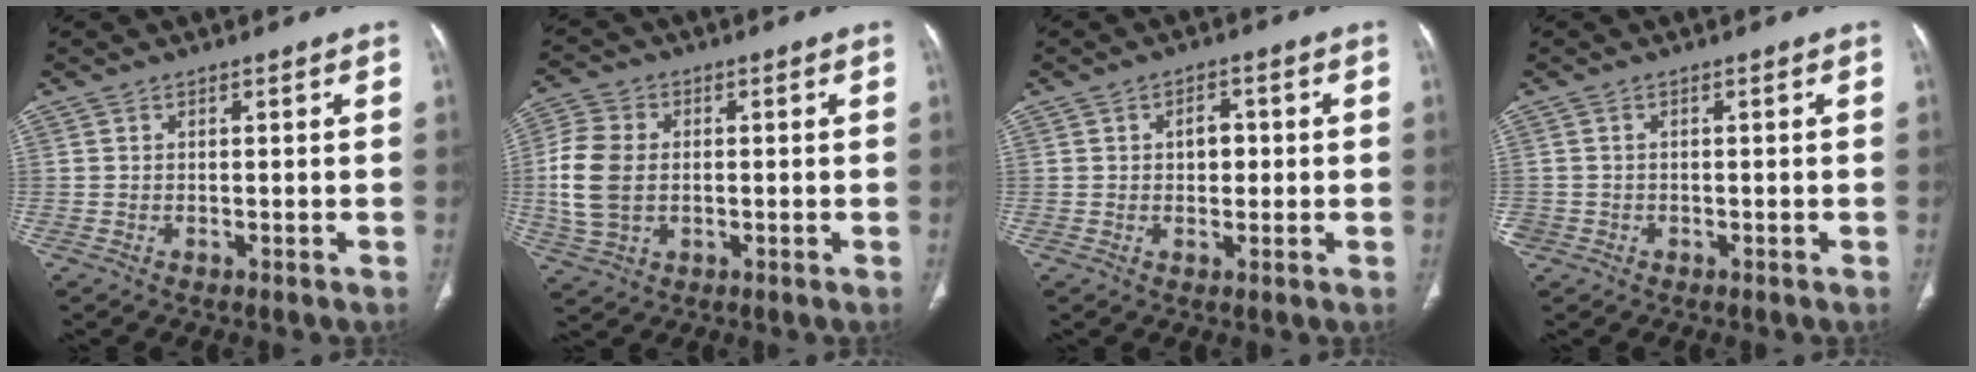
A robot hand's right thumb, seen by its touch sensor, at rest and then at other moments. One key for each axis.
{"total": 10.3, "fx": -0.2, "fy": 7.3, "fz": 7.2, "tx": -0.159, "ty": 0.006, "tz": -0.004}
{"total": 3.5, "fx": 0.3, "fy": 2.5, "fz": 2.5, "tx": -0.020, "ty": 0.006, "tz": 0.003}
{"total": 1.8, "fx": -0.7, "fy": 1.7, "fz": 0.4, "tx": -0.003, "ty": 0.007, "tz": -0.014}